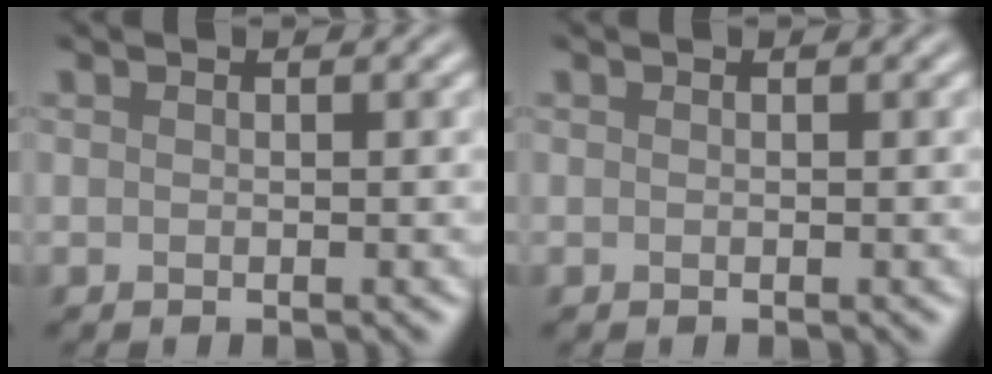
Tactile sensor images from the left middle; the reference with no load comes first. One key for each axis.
{"total": 0.0}